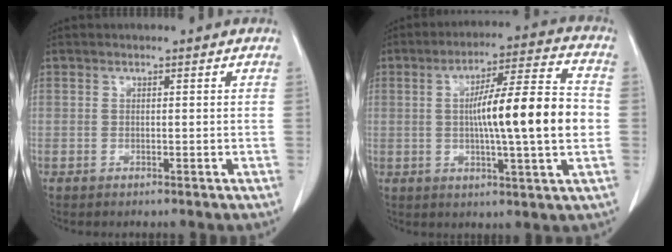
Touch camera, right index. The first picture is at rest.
{"total": 14.5, "force": [-0.6, 0.4, 14.5], "torque": [-0.230, 0.010, -0.014]}